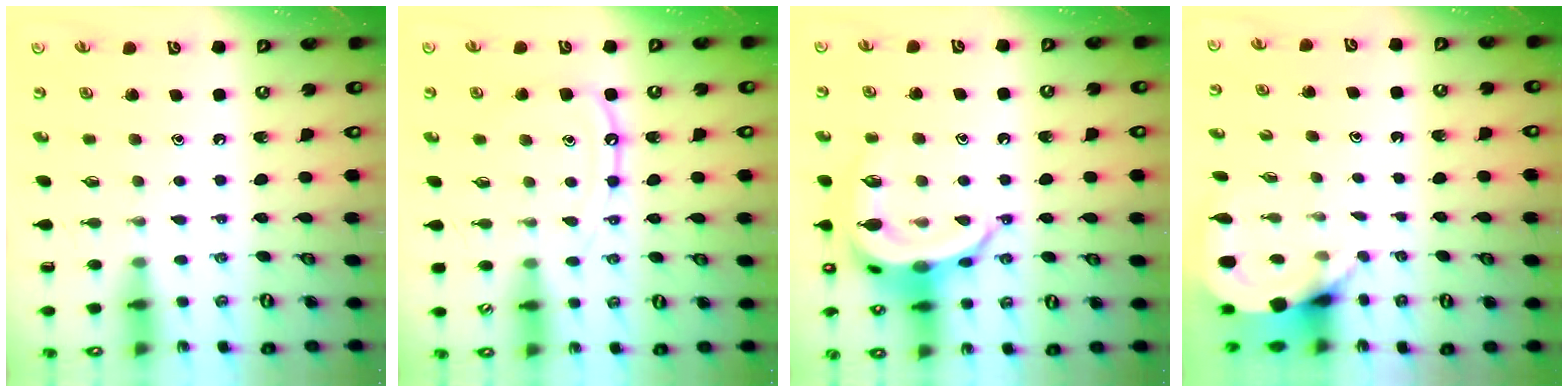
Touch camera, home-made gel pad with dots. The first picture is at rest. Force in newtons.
{"total": 10.0, "press": 10.0, "slide": 0.9}
{"total": 18.7, "press": 18.7, "slide": 0.3}
{"total": 3.9, "press": 3.9, "slide": 0.3}